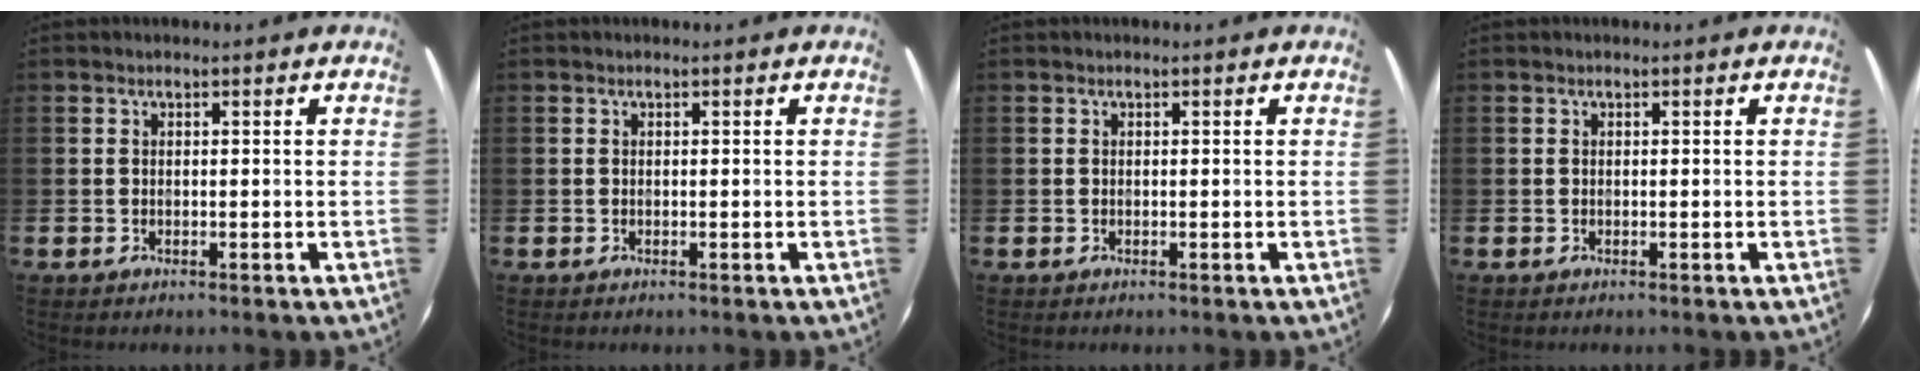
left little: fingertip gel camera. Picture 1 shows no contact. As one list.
[{"total": 0.0}, {"total": 0.0}, {"total": 0.0}]